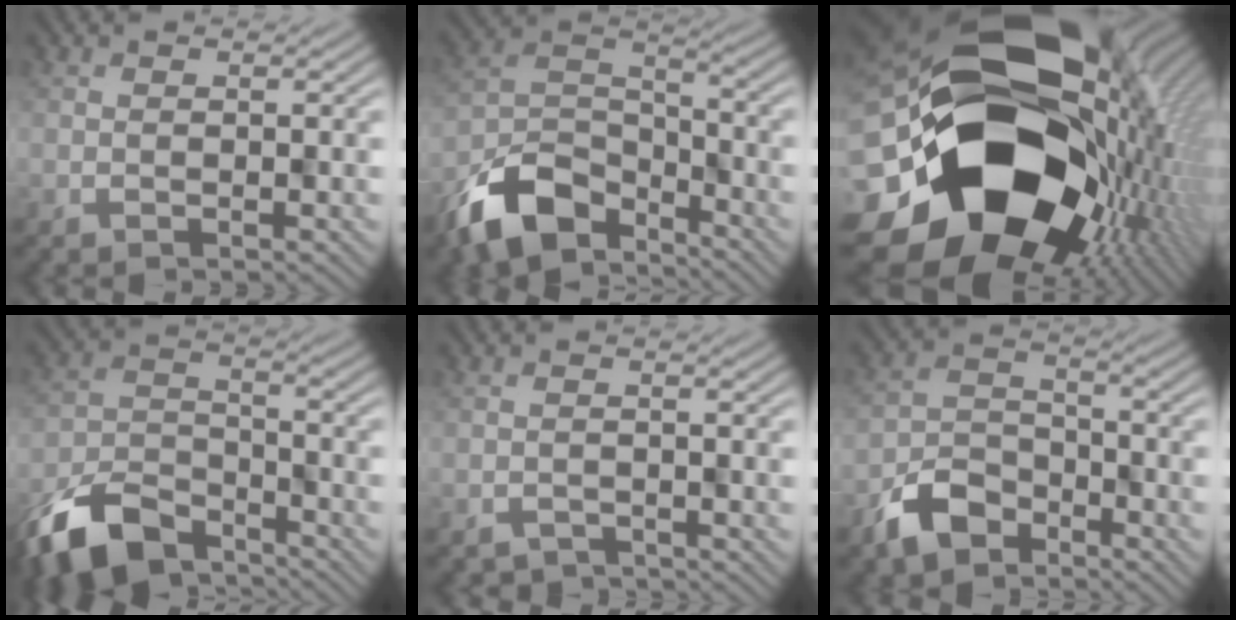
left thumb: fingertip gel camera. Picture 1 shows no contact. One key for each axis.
{"total": 11.1, "fx": -8.0, "fy": 5.4, "fz": 5.4, "tx": -0.109, "ty": -0.013, "tz": -0.160}
{"total": 22.5, "fx": -2.4, "fy": 17.6, "fz": 13.8, "tx": -0.276, "ty": -0.079, "tz": 0.005}
{"total": 10.9, "fx": -8.5, "fy": 4.8, "fz": 5.0, "tx": -0.098, "ty": -0.014, "tz": -0.158}
{"total": 1.9, "fx": -1.8, "fy": 0.5, "fz": -0.1, "tx": 0.003, "ty": -0.005, "tz": -0.026}
{"total": 6.6, "fx": -4.9, "fy": 3.6, "fz": 2.6, "tx": -0.051, "ty": -0.007, "tz": -0.107}